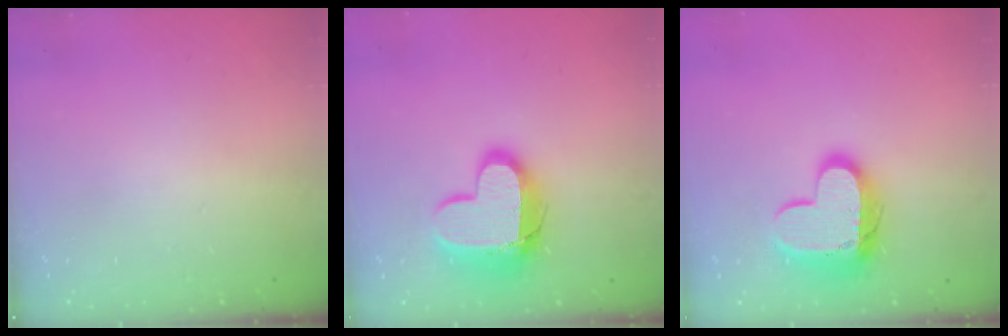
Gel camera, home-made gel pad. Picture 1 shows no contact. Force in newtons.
{"total": 15.4, "press": 15.4, "slide": 1.1}
{"total": 14.3, "press": 14.3, "slide": 1.2}